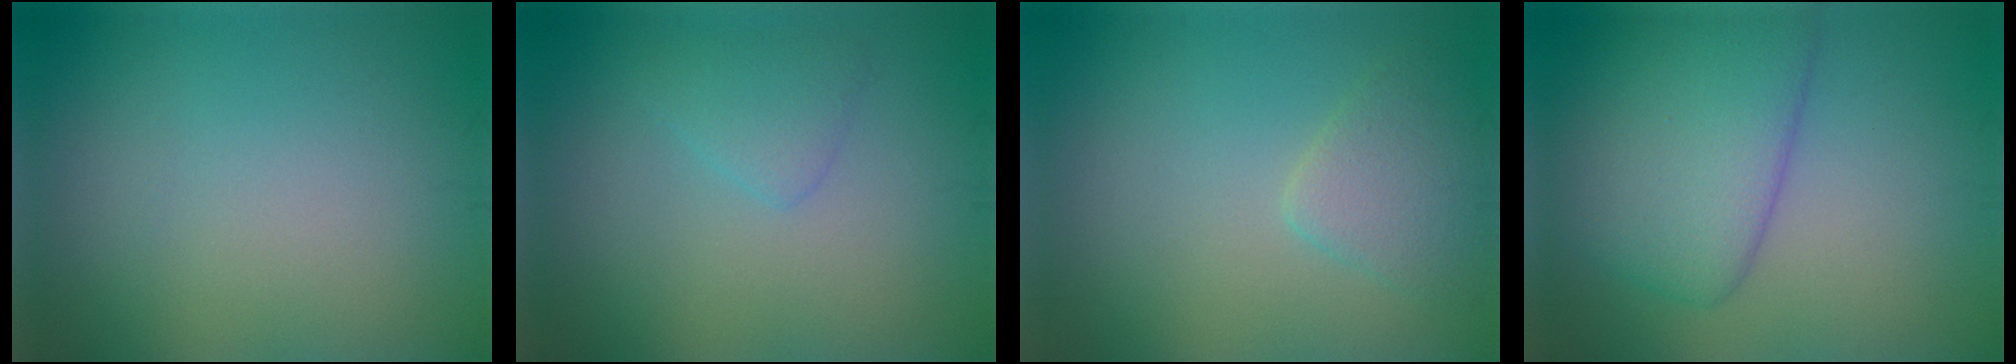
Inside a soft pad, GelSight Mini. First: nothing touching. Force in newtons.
{"total": 1.8, "press": 1.8, "slide": 0.2}
{"total": 2.7, "press": 2.7, "slide": 0.3}
{"total": 7.2, "press": 7.2, "slide": 0.2}